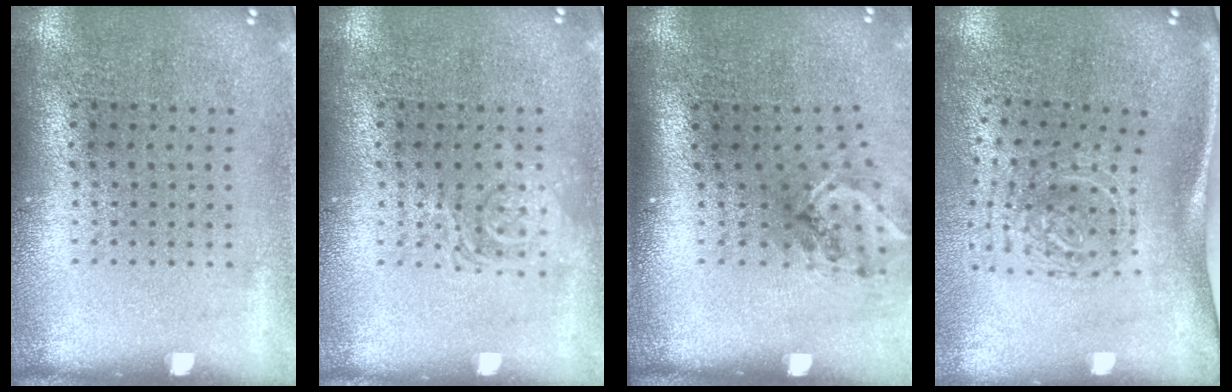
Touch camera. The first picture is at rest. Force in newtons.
{"total": 2.0, "press": 2.0, "slide": 0.3}
{"total": 1.3, "press": 1.1, "slide": 0.7}
{"total": 1.9, "press": 1.3, "slide": 1.4}